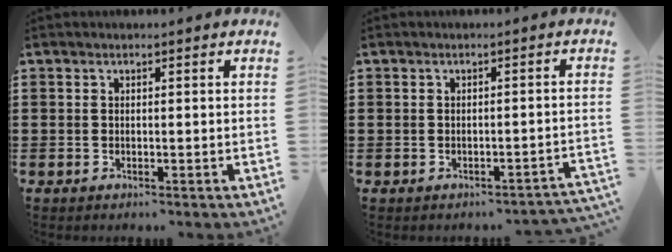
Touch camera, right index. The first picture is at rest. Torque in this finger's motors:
{"motor_torque": [-0.61, 0.21, -1.05, -0.21]}